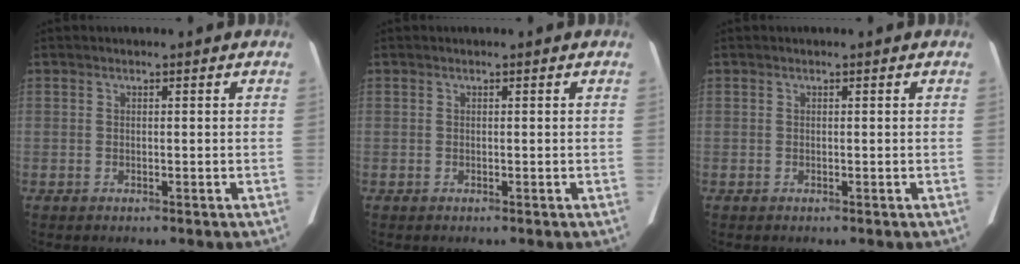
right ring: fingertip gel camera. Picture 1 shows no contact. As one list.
[{"total": 0.0}, {"total": 0.0}]